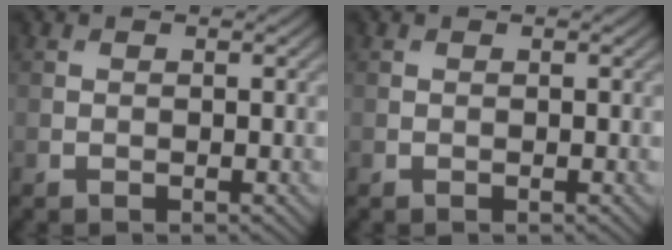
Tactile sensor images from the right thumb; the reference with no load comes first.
{"total": 0.0}